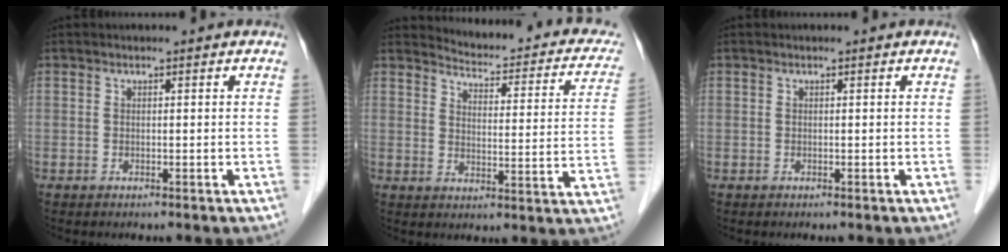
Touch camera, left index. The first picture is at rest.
{"total": 16.4, "force": [15.0, 4.2, 5.2], "torque": [-0.046, -0.042, 0.154]}
{"total": 0.0}